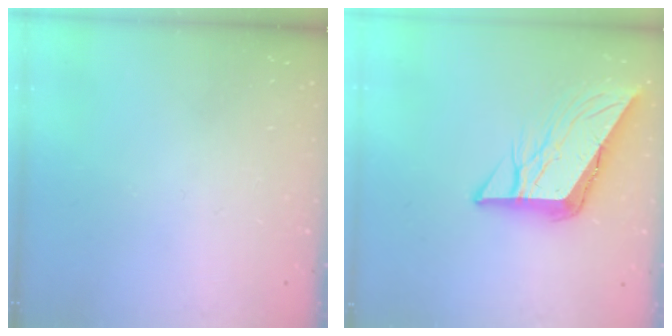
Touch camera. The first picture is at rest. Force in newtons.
{"total": 9.0, "press": 8.9, "slide": 1.0}